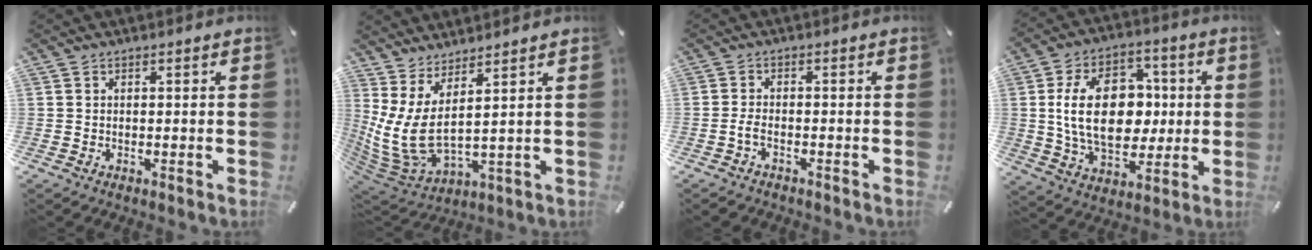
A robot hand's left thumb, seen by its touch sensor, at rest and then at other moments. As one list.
[{"total": 8.4, "force": [2.1, 3.6, 7.3], "torque": [-0.177, -0.046, 0.042]}, {"total": 2.2, "force": [-1.3, 1.0, 1.5], "torque": [-0.034, 0.004, -0.026]}, {"total": 19.9, "force": [1.2, 13.6, 14.4], "torque": [-0.271, 0.007, 0.017]}]